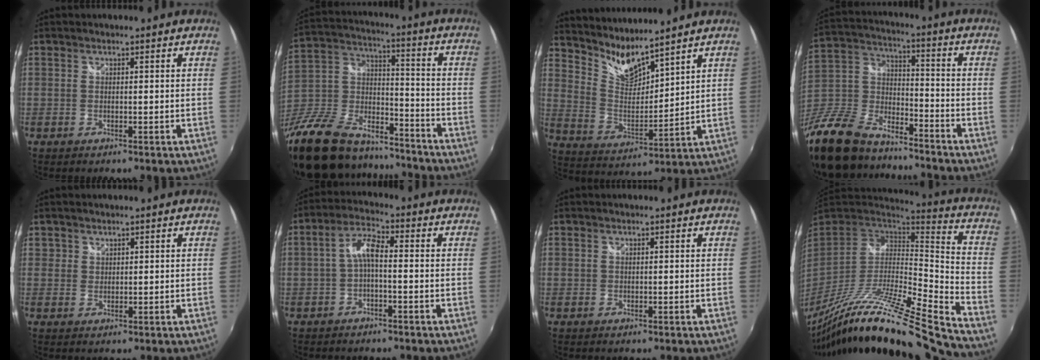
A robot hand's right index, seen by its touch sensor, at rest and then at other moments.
{"total": 30.2, "force": [-21.6, 14.2, 15.6], "torque": [-0.359, 0.004, -0.349]}
{"total": 8.5, "force": [7.9, 0.5, 3.0], "torque": [-0.059, -0.022, 0.160]}
{"total": 24.1, "force": [-17.1, 11.4, 12.6], "torque": [-0.312, -0.017, -0.306]}
{"total": 1.3, "force": [0.8, 1.0, 0.0], "torque": [0.004, 0.003, 0.013]}
{"total": 4.6, "force": [-1.2, 1.4, 4.2], "torque": [-0.090, 0.013, -0.024]}
{"total": 0.0}
{"total": 28.2, "force": [-21.4, 0.4, 18.4], "torque": [-0.286, -0.061, -0.363]}